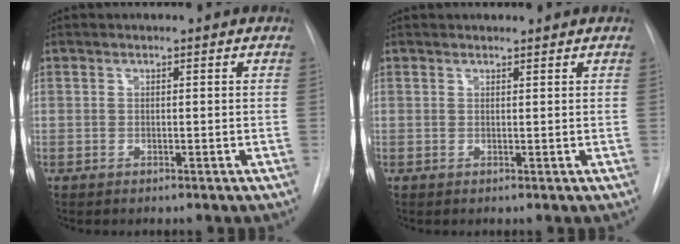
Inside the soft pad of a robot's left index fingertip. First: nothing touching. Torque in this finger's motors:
{"motor_torque": [0.05, 0.02, -0.29, 0.00]}